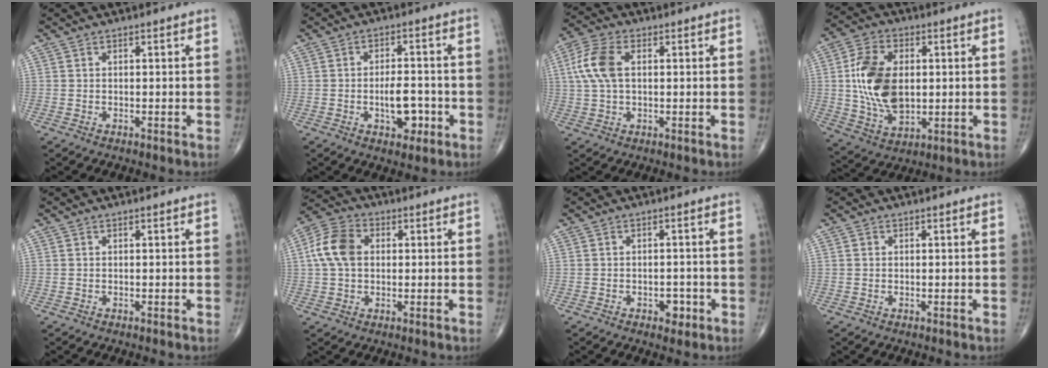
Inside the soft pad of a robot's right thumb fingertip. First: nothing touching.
{"total": 6.5, "force": [-1.9, 3.4, 5.1], "torque": [-0.065, 0.014, -0.025]}
{"total": 8.3, "force": [1.5, 4.7, 6.7], "torque": [-0.160, 0.015, 0.027]}
{"total": 14.9, "force": [1.1, 9.3, 11.7], "torque": [-0.208, -0.004, 0.026]}
{"total": 0.0}
{"total": 9.0, "force": [1.2, 6.4, 6.2], "torque": [-0.124, 0.019, 0.017]}
{"total": 2.8, "force": [-1.2, 1.8, 1.8], "torque": [-0.011, 0.005, -0.013]}
{"total": 0.6, "force": [0.1, 0.5, 0.2], "torque": [-0.001, 0.001, 0.002]}